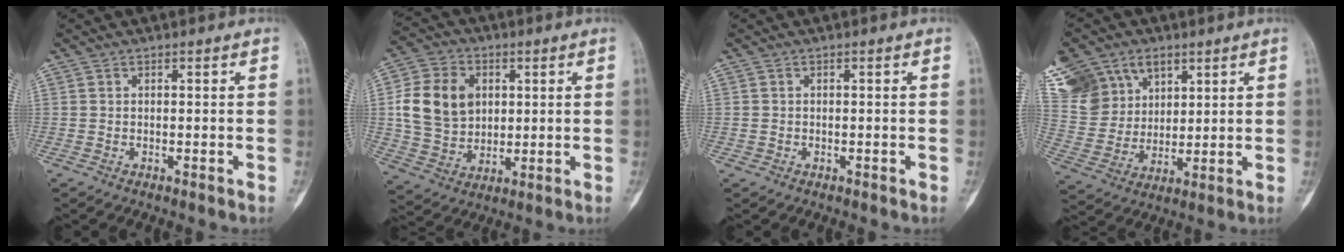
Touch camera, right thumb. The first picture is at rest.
{"total": 13.7, "force": [2.4, 10.8, 8.2], "torque": [-0.127, 0.001, 0.049]}
{"total": 0.0}
{"total": 20.2, "force": [10.4, 15.1, 8.4], "torque": [-0.186, 0.011, 0.220]}